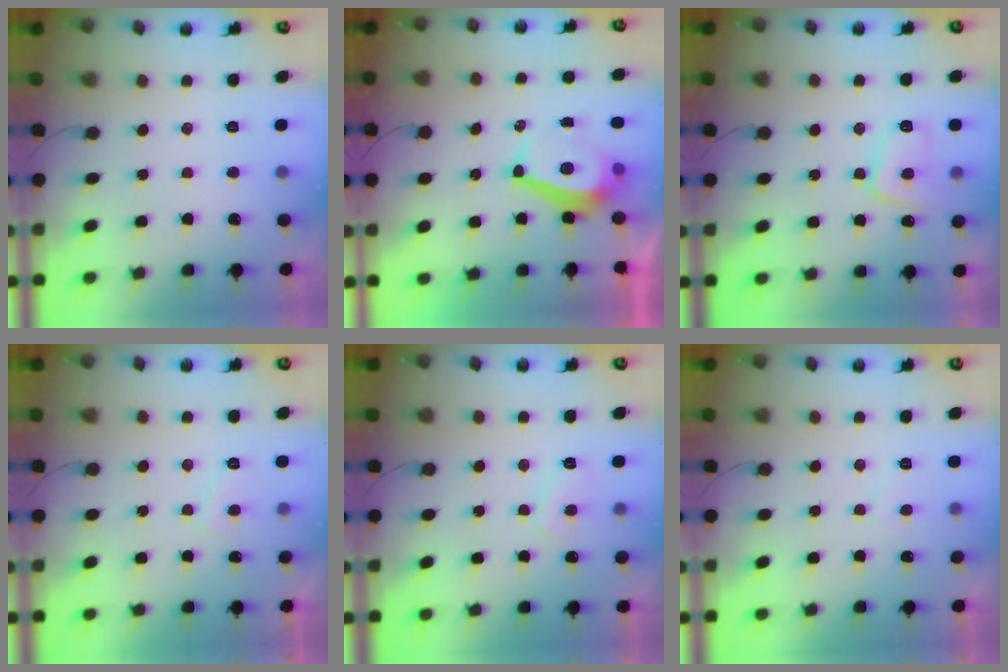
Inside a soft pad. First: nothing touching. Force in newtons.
{"total": 5.6, "press": 5.6, "slide": 0.2}
{"total": 9.3, "press": 9.2, "slide": 0.8}
{"total": 2.8, "press": 2.7, "slide": 0.9}
{"total": 3.3, "press": 3.2, "slide": 0.9}
{"total": 0.5, "press": 0.1, "slide": 0.5}